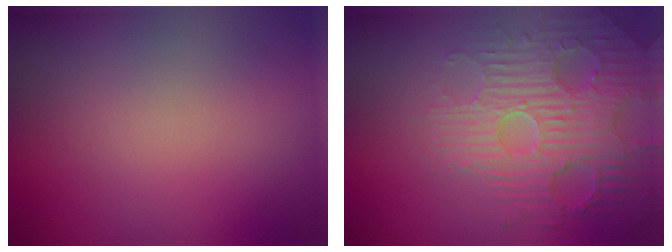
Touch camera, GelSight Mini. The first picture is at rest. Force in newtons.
{"total": 4.5, "press": 4.5, "slide": 0.9}